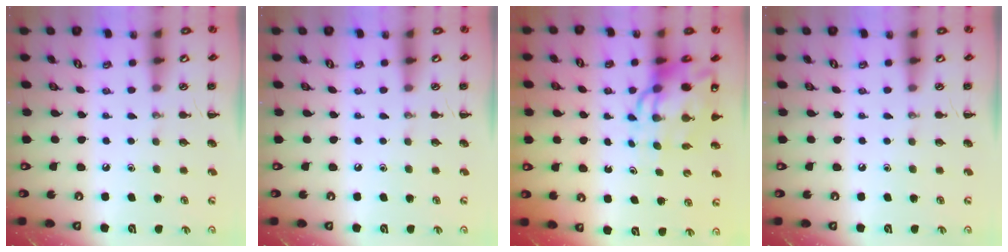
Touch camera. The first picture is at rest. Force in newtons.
{"total": 0.0}
{"total": 10.9, "press": 10.5, "slide": 3.0}
{"total": 0.0}